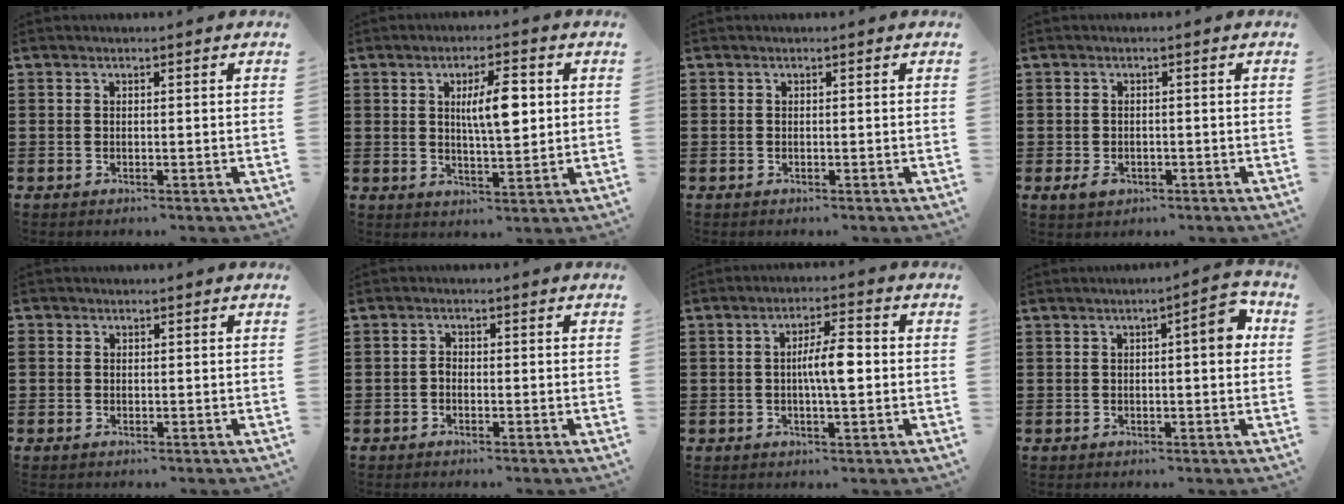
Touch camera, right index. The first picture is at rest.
{"total": 7.0, "force": [1.4, 2.1, 6.5], "torque": [-0.111, 0.001, 0.018]}
{"total": 0.0}
{"total": 1.9, "force": [-0.8, 1.3, 1.2], "torque": [-0.032, -0.001, -0.020]}
{"total": 0.8, "force": [0.0, 0.8, 0.1], "torque": [-0.003, 0.006, 0.000]}
{"total": 1.1, "force": [-0.6, 0.6, 0.7], "torque": [-0.015, -0.001, -0.011]}
{"total": 5.8, "force": [-0.1, 1.3, 5.7], "torque": [-0.100, 0.005, -0.006]}
{"total": 4.8, "force": [0.8, 1.0, 4.6], "torque": [-0.063, -0.003, 0.005]}